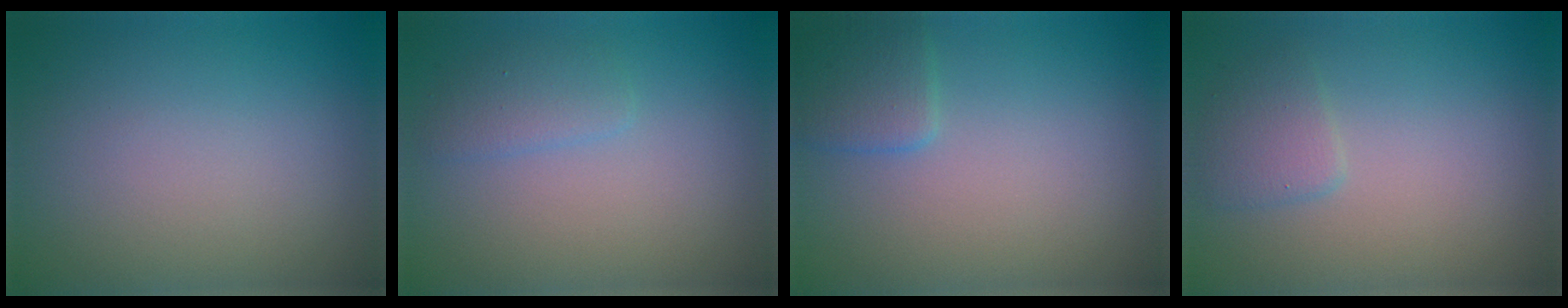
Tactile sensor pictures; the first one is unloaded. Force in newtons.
{"total": 1.5, "press": 1.5, "slide": 0.1}
{"total": 2.1, "press": 2.1, "slide": 0.1}
{"total": 1.6, "press": 1.6, "slide": 0.0}